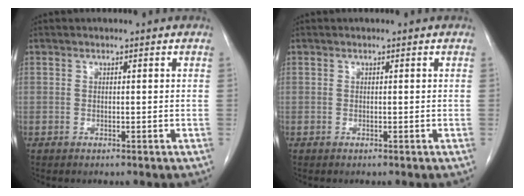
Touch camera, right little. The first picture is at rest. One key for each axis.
{"total": 0.0}